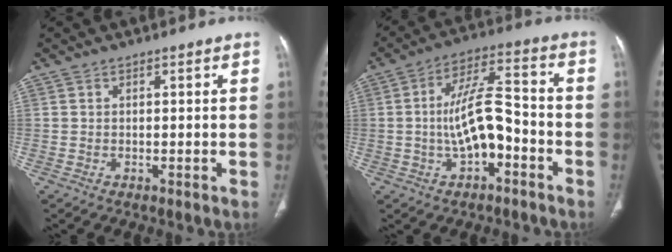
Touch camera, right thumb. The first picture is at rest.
{"total": 11.5, "force": [-2.7, 5.2, 9.9], "torque": [-0.170, 0.046, -0.051]}